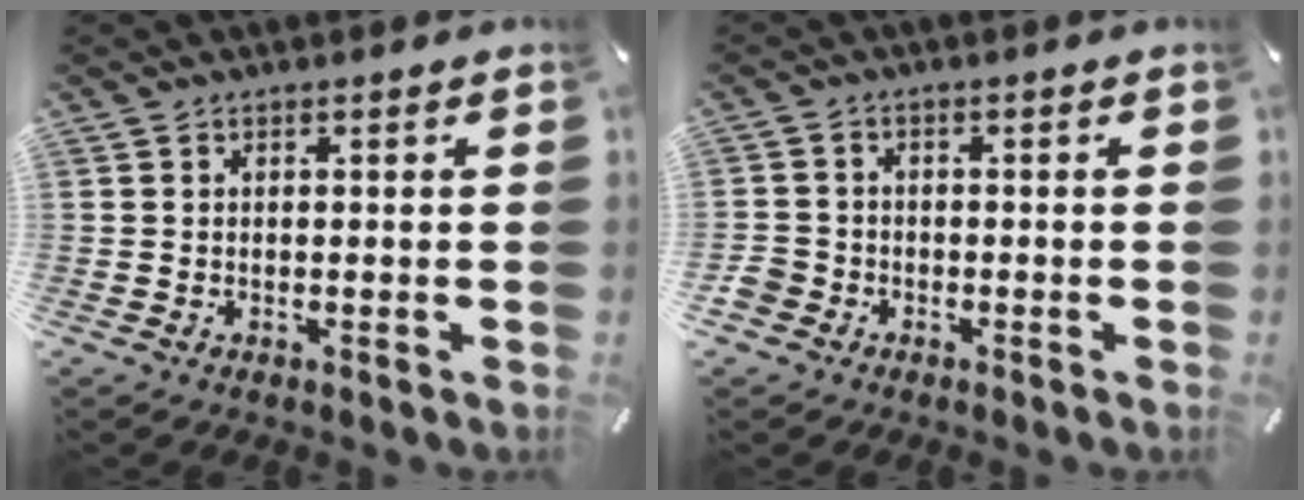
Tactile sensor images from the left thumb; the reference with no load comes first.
{"total": 3.7, "force": [-1.8, 3.1, 1.0], "torque": [-0.019, 0.008, -0.036]}